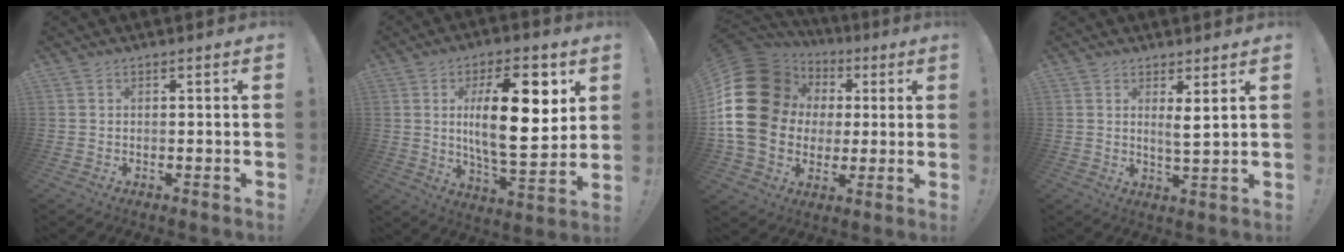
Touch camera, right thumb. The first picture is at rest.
{"total": 20.5, "force": [4.7, 7.8, 18.4], "torque": [-0.297, -0.015, 0.059]}
{"total": 24.3, "force": [2.4, 20.0, 13.7], "torque": [-0.256, 0.001, 0.078]}
{"total": 3.8, "force": [2.1, 0.1, 3.1], "torque": [-0.043, -0.020, 0.031]}